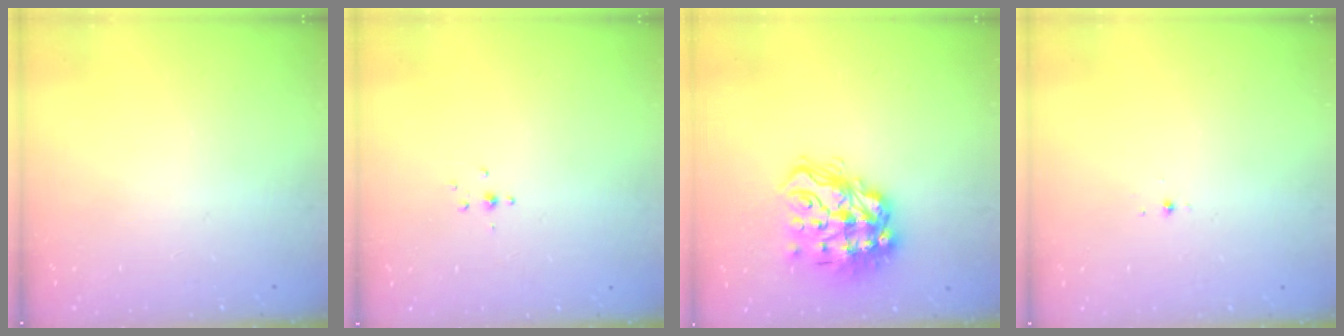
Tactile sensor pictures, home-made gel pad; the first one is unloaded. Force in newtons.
{"total": 2.4, "press": 2.3, "slide": 0.8}
{"total": 16.6, "press": 16.4, "slide": 2.0}
{"total": 2.9, "press": 2.8, "slide": 0.8}